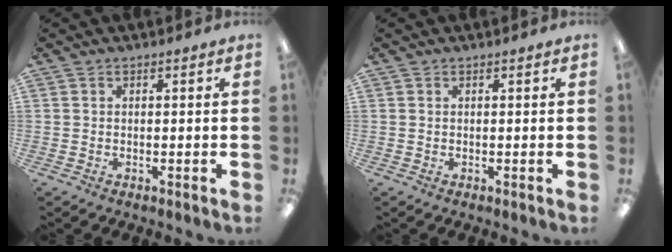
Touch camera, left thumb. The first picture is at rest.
{"total": 0.0}